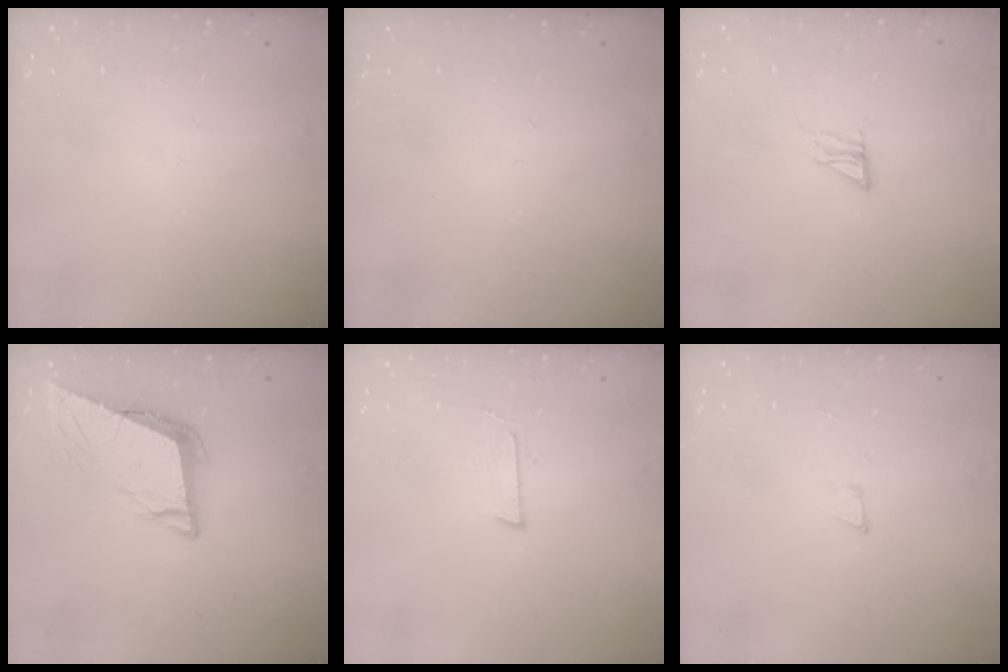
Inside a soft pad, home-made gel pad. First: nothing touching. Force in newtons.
{"total": 0.0}
{"total": 4.5, "press": 4.4, "slide": 0.4}
{"total": 9.8, "press": 9.3, "slide": 3.1}
{"total": 2.7, "press": 2.7, "slide": 0.2}
{"total": 3.2, "press": 3.2, "slide": 0.2}